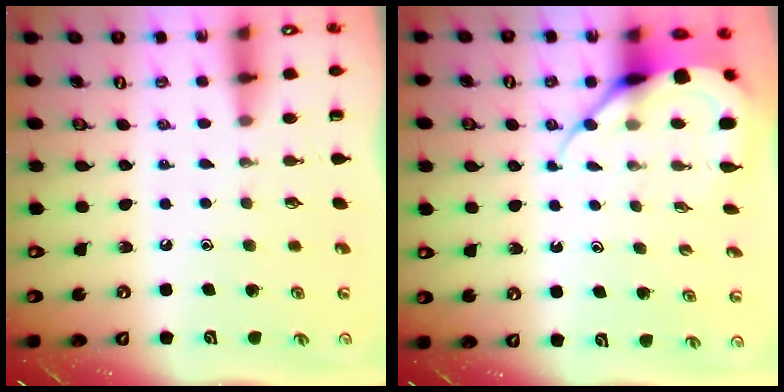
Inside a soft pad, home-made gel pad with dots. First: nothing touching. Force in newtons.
{"total": 7.9, "press": 7.8, "slide": 0.7}